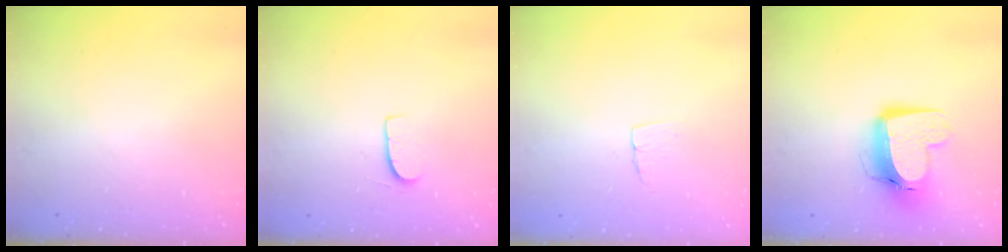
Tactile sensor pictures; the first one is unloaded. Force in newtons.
{"total": 6.1, "press": 6.1, "slide": 0.5}
{"total": 3.9, "press": 3.9, "slide": 0.3}
{"total": 12.0, "press": 12.0, "slide": 1.2}